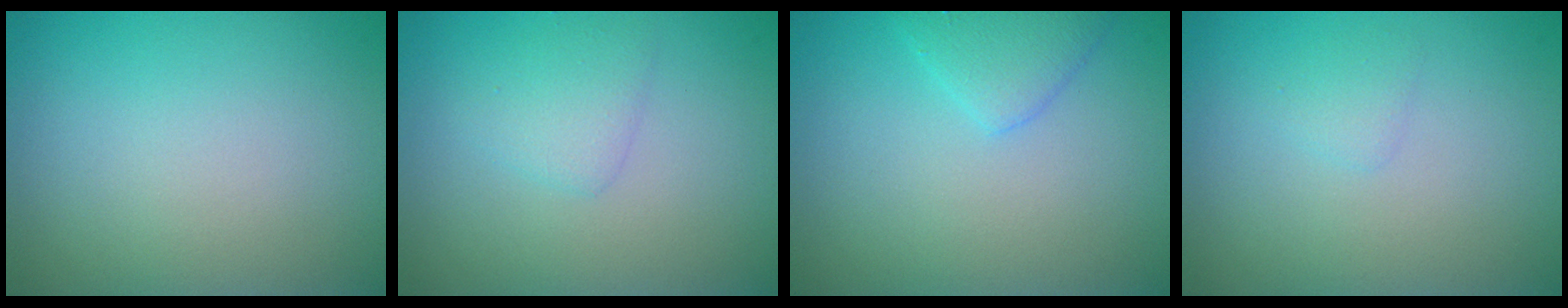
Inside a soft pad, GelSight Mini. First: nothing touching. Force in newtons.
{"total": 1.6, "press": 1.6, "slide": 0.1}
{"total": 2.2, "press": 2.2, "slide": 0.2}
{"total": 0.8, "press": 0.8, "slide": 0.0}